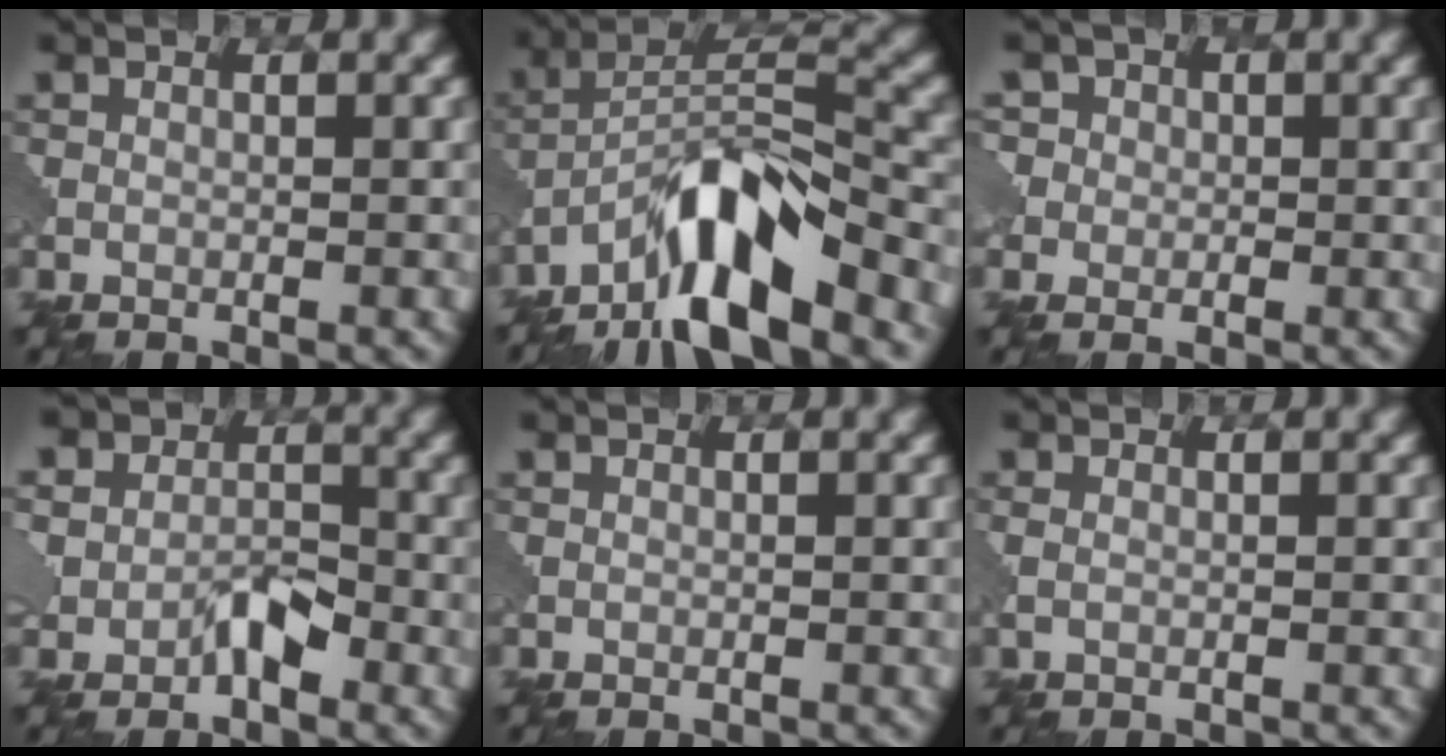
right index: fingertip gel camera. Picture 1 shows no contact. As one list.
[{"total": 9.9, "force": [-6.7, 2.5, 6.8], "torque": [-0.112, 0.013, -0.132]}, {"total": 4.8, "force": [1.2, 4.3, 1.9], "torque": [-0.029, 0.029, -0.006]}, {"total": 4.5, "force": [-1.0, 3.4, 2.7], "torque": [-0.033, 0.000, -0.027]}, {"total": 0.0}, {"total": 0.8, "force": [0.1, 0.5, 0.7], "torque": [-0.017, -0.004, 0.001]}]